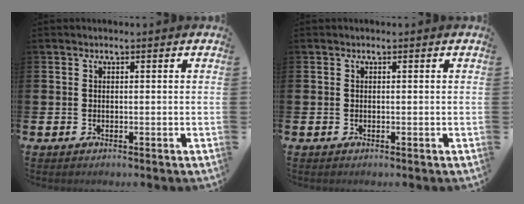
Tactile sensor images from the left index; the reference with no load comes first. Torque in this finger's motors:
{"motor_torque": [0.00, 0.00, 0.00, 0.01]}